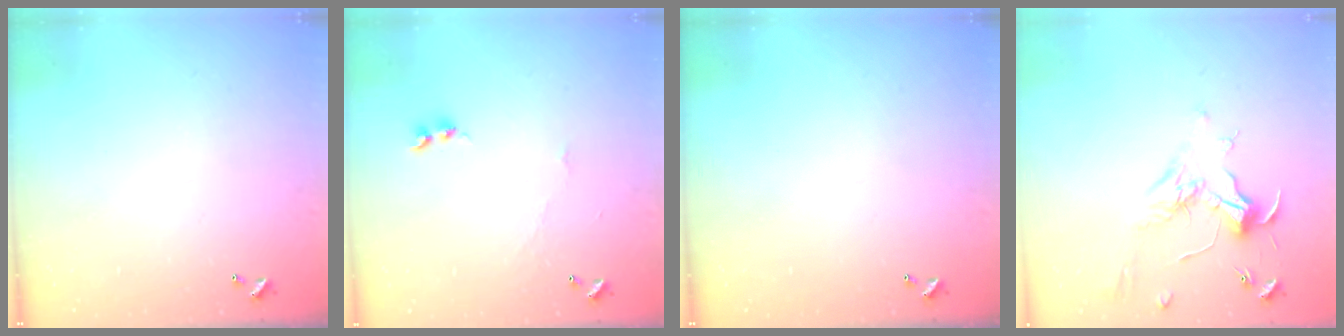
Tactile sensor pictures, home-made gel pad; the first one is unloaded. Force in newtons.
{"total": 3.6, "press": 3.6, "slide": 0.5}
{"total": 0.0}
{"total": 1.8, "press": 1.6, "slide": 0.7}